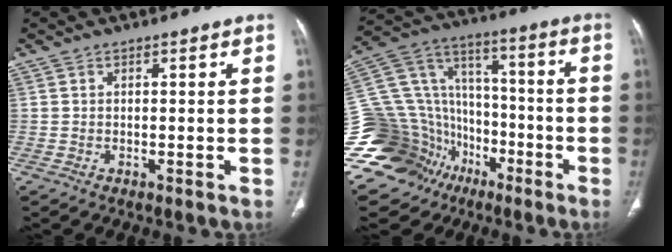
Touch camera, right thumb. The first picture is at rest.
{"total": 30.9, "force": [-13.9, 23.5, 14.6], "torque": [-0.329, 0.097, -0.233]}